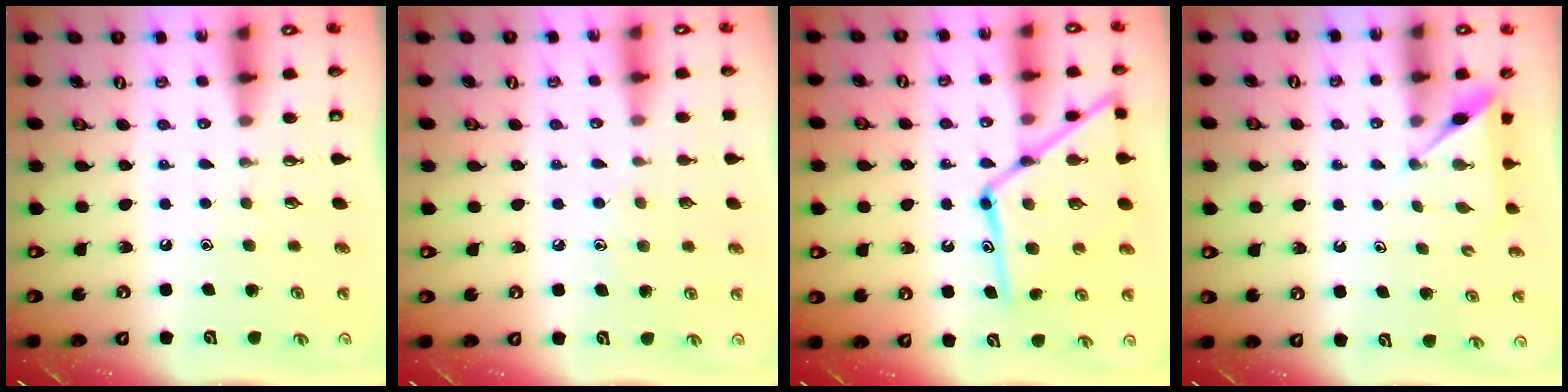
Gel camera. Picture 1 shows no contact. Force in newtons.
{"total": 6.6, "press": 6.6, "slide": 0.7}
{"total": 18.0, "press": 17.9, "slide": 1.5}
{"total": 3.3, "press": 3.3, "slide": 0.1}